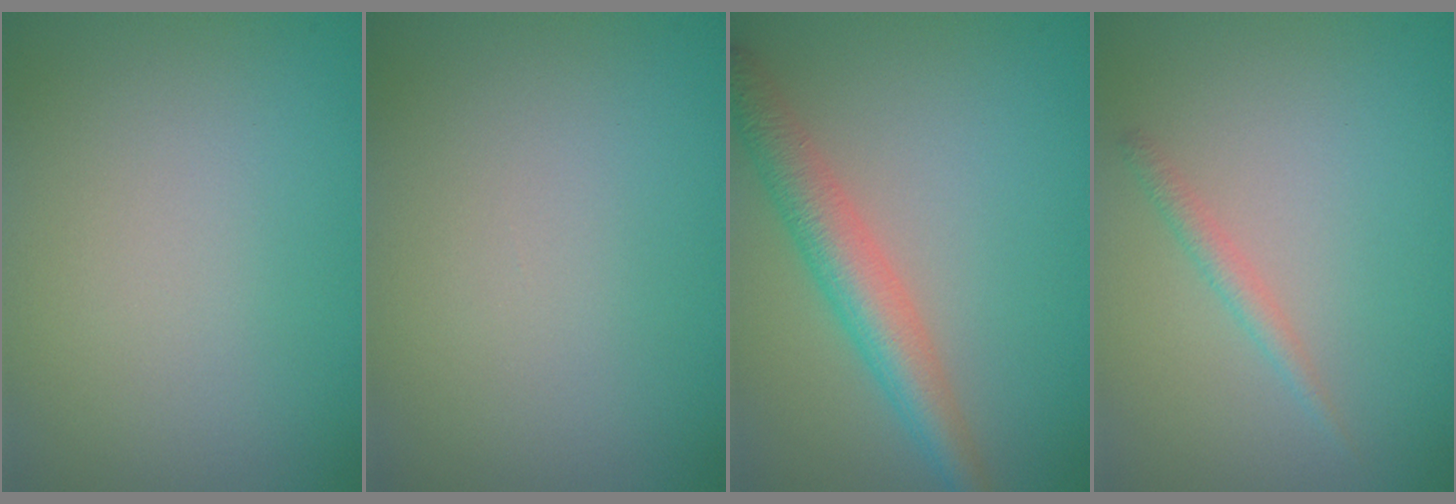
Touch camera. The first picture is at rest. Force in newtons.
{"total": 0.0}
{"total": 4.4, "press": 4.4, "slide": 0.1}
{"total": 1.2, "press": 1.2, "slide": 0.0}